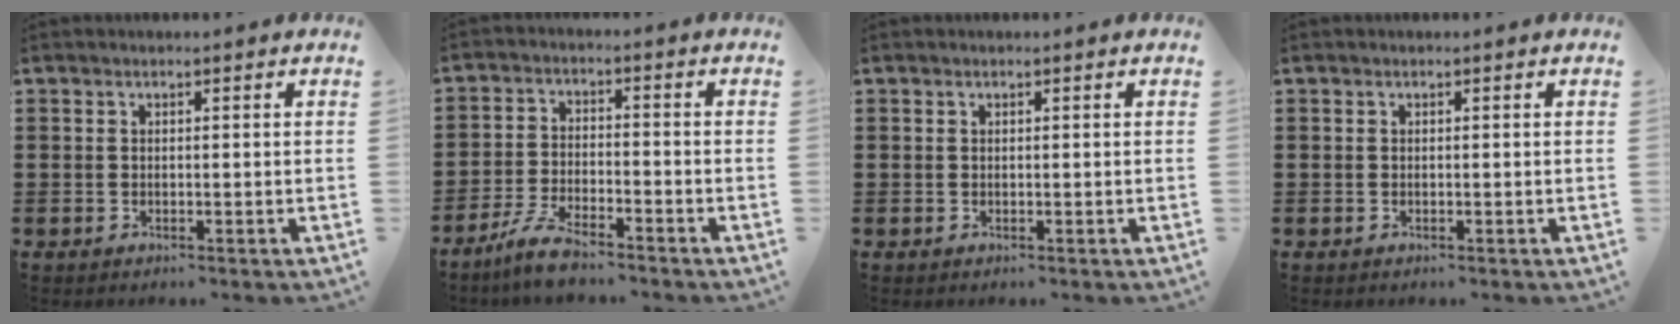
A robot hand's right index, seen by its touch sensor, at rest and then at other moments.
{"total": 5.0, "force": [-4.4, 0.6, 2.4], "torque": [-0.063, -0.004, -0.087]}
{"total": 0.0}
{"total": 0.0}